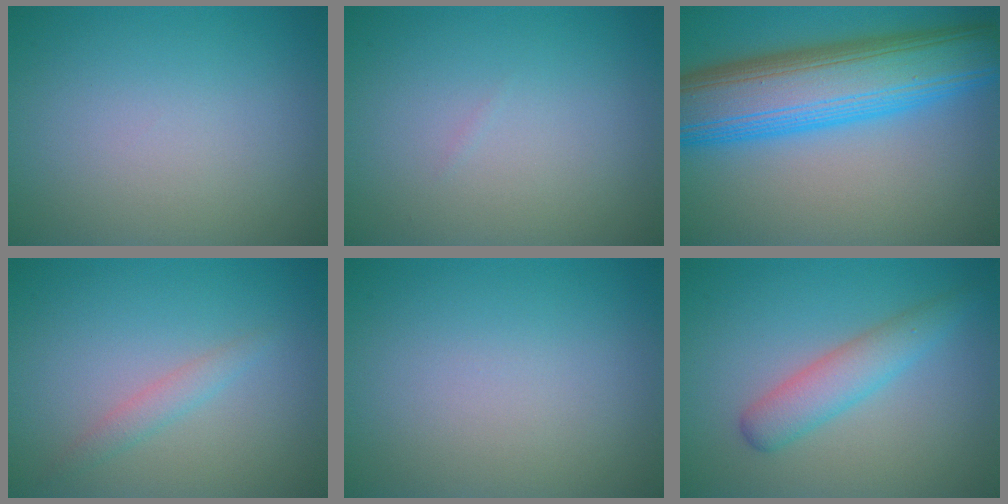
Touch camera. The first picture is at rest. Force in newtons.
{"total": 0.0}
{"total": 12.1, "press": 12.1, "slide": 0.2}
{"total": 1.4, "press": 1.4, "slide": 0.1}
{"total": 0.0}
{"total": 3.2, "press": 3.2, "slide": 0.1}